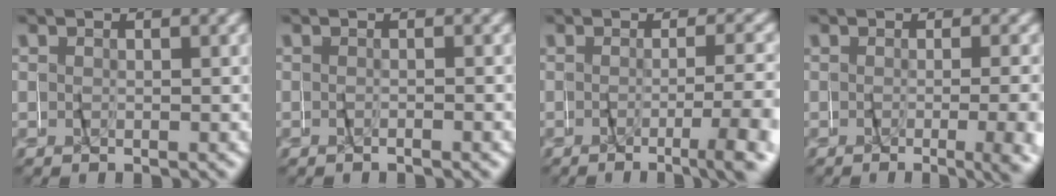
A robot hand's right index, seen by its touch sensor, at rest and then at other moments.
{"total": 0.7, "force": [-0.4, -0.1, 0.6], "torque": [-0.021, -0.001, -0.008]}
{"total": 4.5, "force": [-2.9, -0.9, 3.3], "torque": [-0.036, -0.007, -0.044]}
{"total": 4.3, "force": [-1.9, -0.2, 3.9], "torque": [-0.044, -0.013, -0.025]}